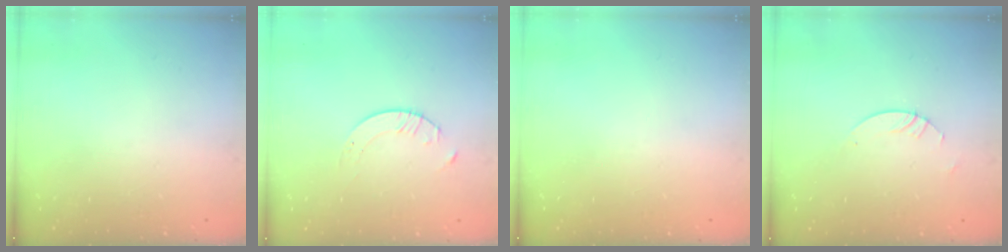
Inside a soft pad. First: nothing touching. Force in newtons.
{"total": 1.7, "press": 1.7, "slide": 0.2}
{"total": 0.0}
{"total": 3.0, "press": 2.9, "slide": 0.3}